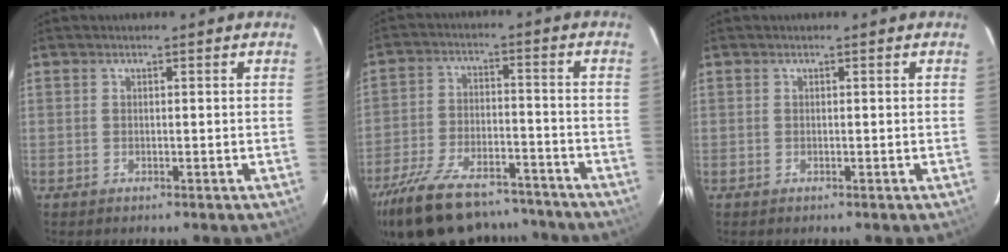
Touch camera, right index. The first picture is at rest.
{"total": 24.0, "force": [-19.5, 9.1, 10.7], "torque": [-0.230, -0.016, -0.293]}
{"total": 0.0}